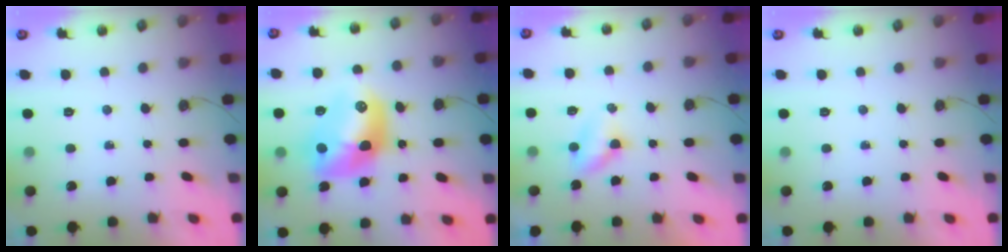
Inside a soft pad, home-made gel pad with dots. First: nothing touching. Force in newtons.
{"total": 14.1, "press": 14.1, "slide": 1.0}
{"total": 3.3, "press": 3.2, "slide": 0.4}
{"total": 0.0}